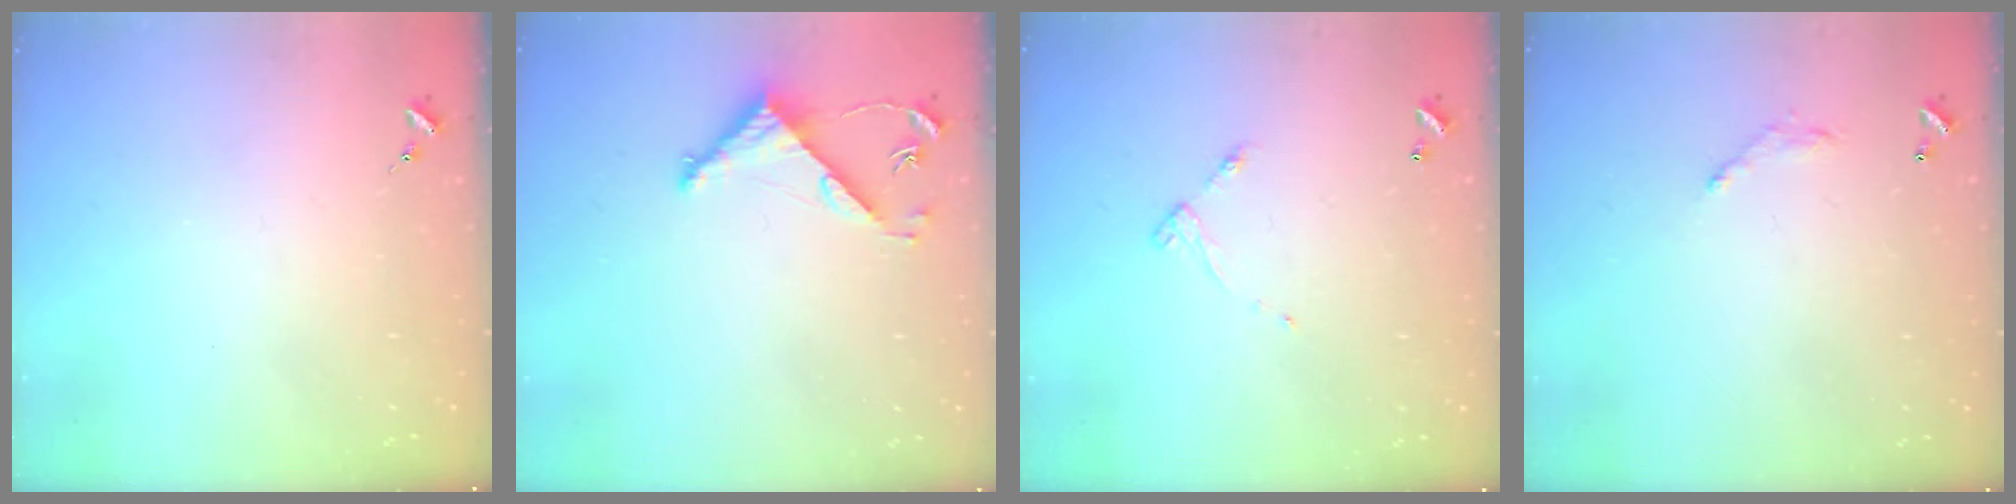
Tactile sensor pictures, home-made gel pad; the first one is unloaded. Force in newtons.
{"total": 4.8, "press": 4.8, "slide": 0.3}
{"total": 4.2, "press": 4.2, "slide": 0.2}
{"total": 6.2, "press": 6.2, "slide": 0.4}